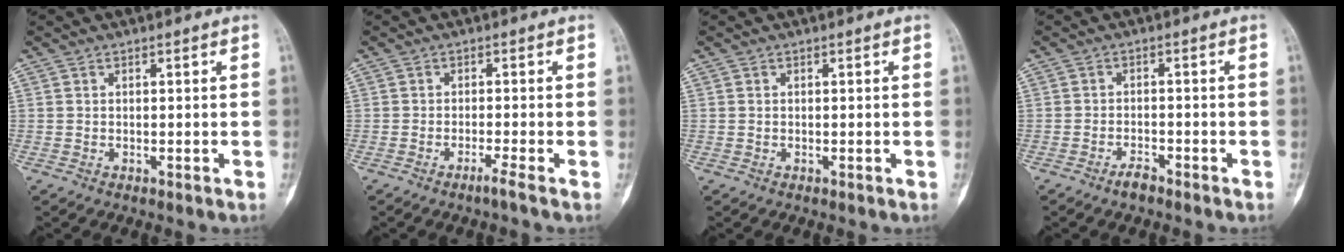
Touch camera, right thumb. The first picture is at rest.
{"total": 1.7, "force": [-1.2, -0.6, 1.0], "torque": [-0.025, 0.002, -0.025]}
{"total": 0.0}
{"total": 2.2, "force": [-1.8, 0.6, 1.0], "torque": [-0.023, 0.009, -0.034]}